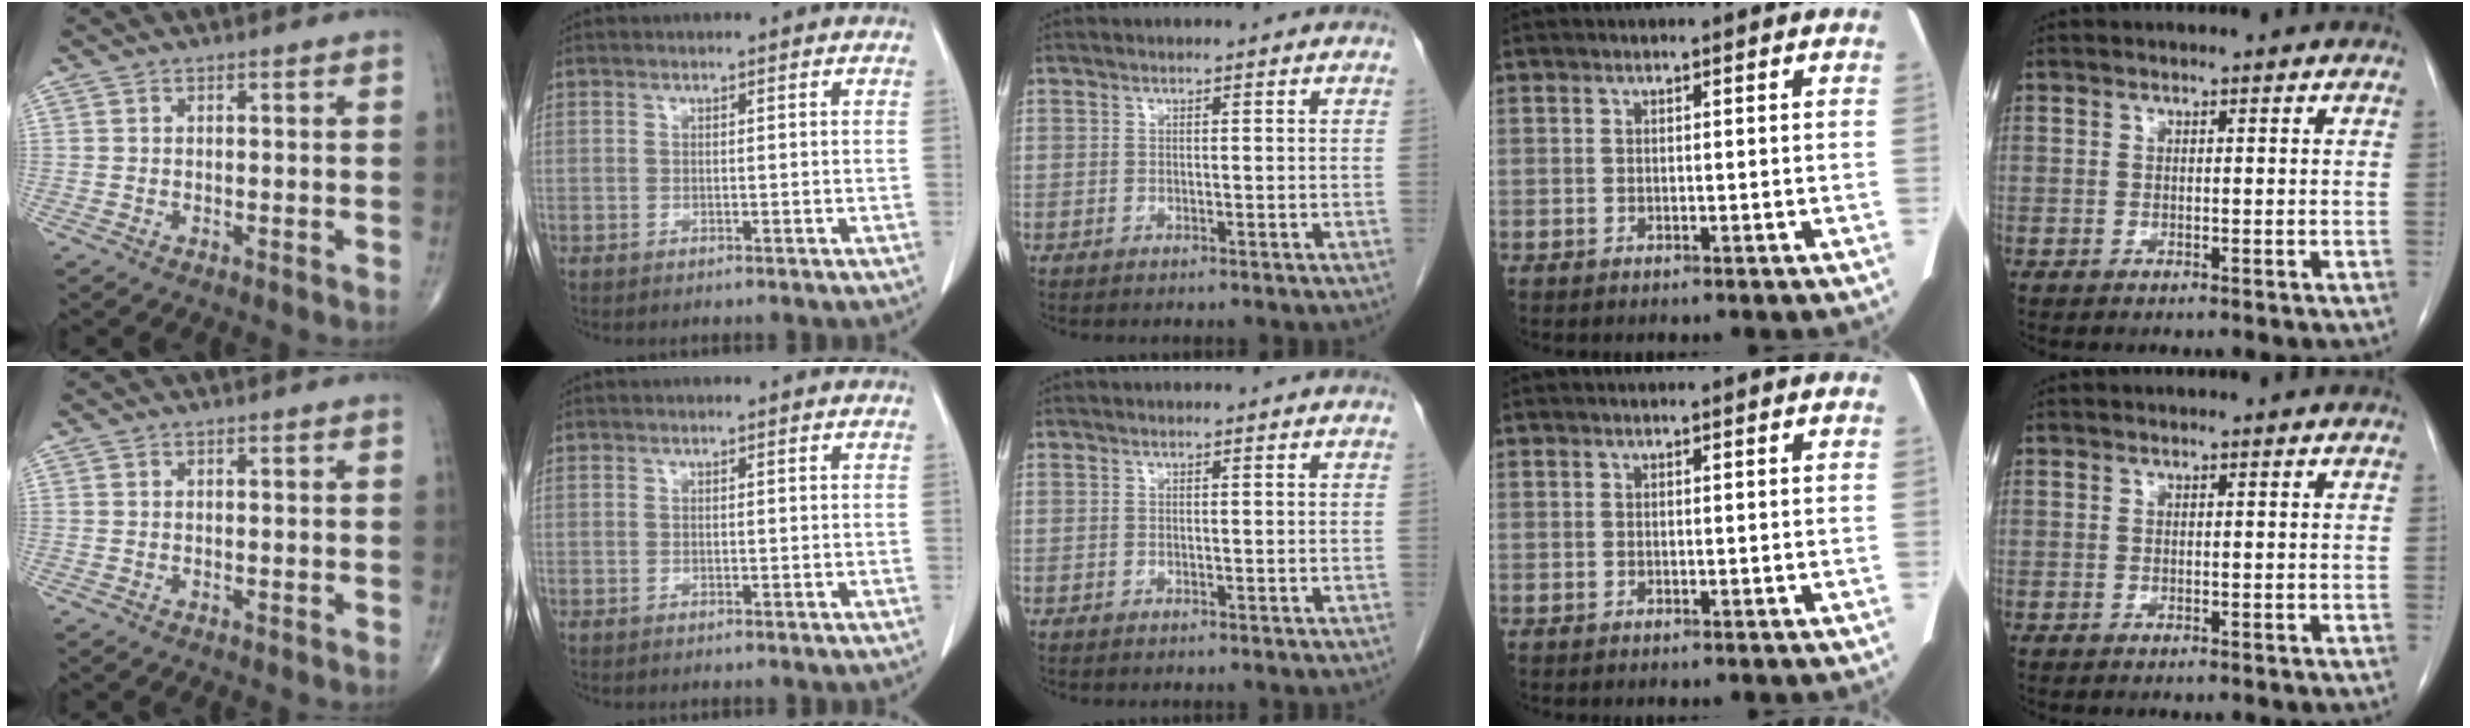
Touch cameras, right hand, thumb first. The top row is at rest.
{}